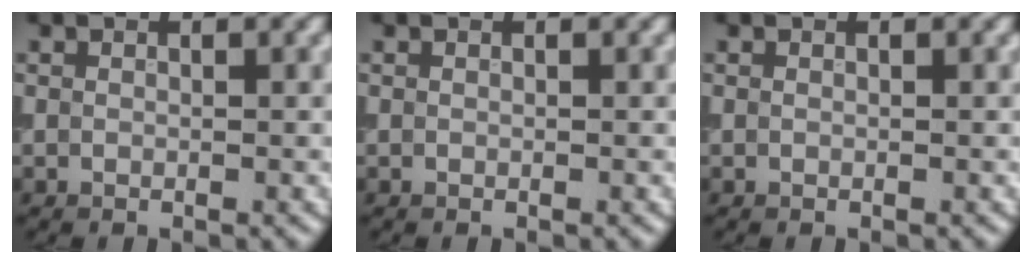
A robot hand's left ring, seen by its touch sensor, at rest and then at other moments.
{"total": 0.0}
{"total": 0.0}